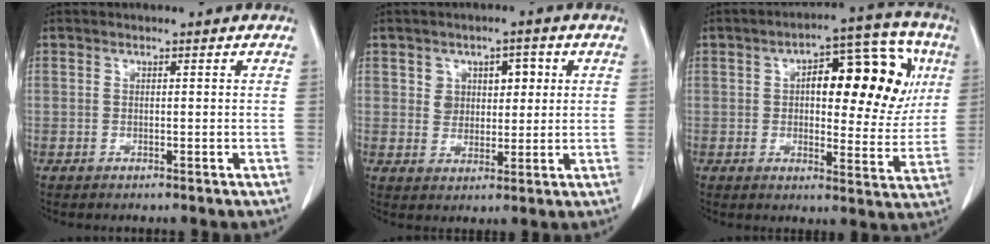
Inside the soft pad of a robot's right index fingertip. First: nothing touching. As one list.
[{"total": 5.0, "force": [1.5, 3.8, 2.8], "torque": [-0.033, 0.015, 0.027]}, {"total": 17.5, "force": [4.4, 7.3, 15.3], "torque": [-0.190, 0.037, 0.057]}]